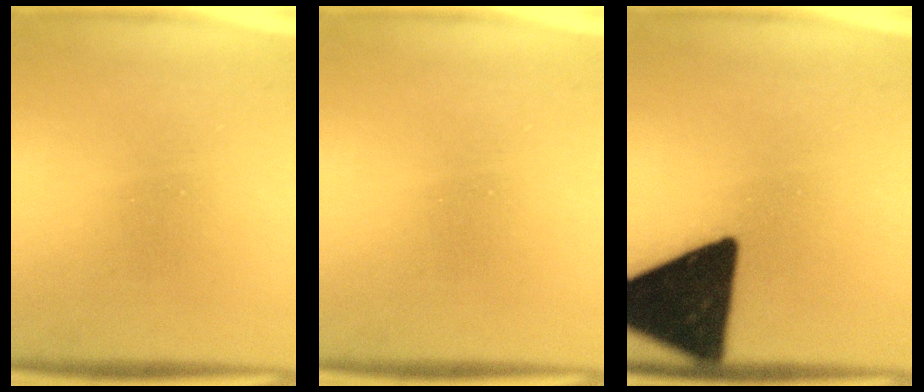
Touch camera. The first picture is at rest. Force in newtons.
{"total": 0.0}
{"total": 18.0}